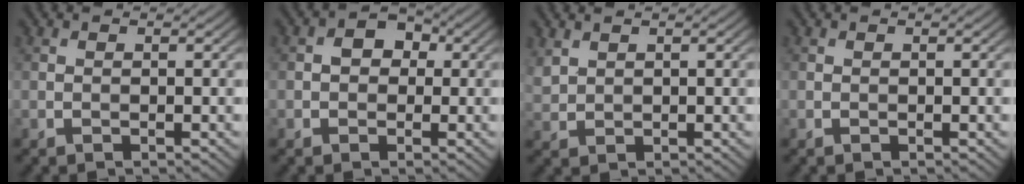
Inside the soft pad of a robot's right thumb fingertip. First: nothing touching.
{"total": 3.1, "force": [0.3, 2.6, 1.7], "torque": [-0.026, 0.005, -0.003]}
{"total": 2.0, "force": [1.5, 1.0, 0.8], "torque": [-0.026, 0.003, 0.039]}
{"total": 0.0}